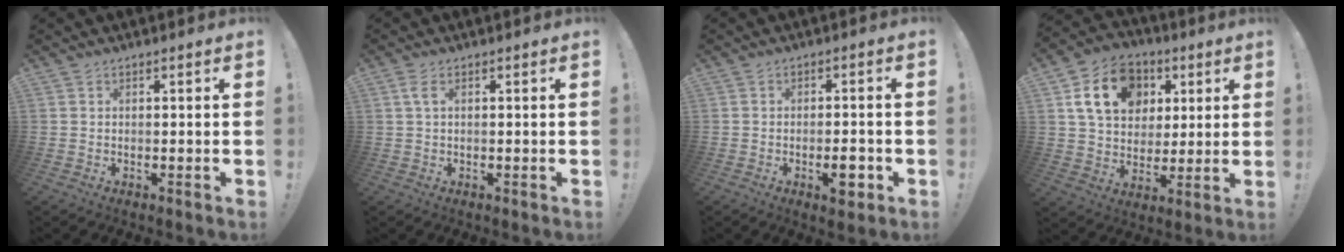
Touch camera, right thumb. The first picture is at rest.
{"total": 2.4, "force": [0.8, 0.6, 2.2], "torque": [-0.045, 0.003, 0.013]}
{"total": 5.3, "force": [-2.3, 1.9, 4.4], "torque": [-0.053, 0.005, -0.037]}
{"total": 17.4, "force": [6.1, 13.1, 9.7], "torque": [-0.141, -0.010, 0.120]}